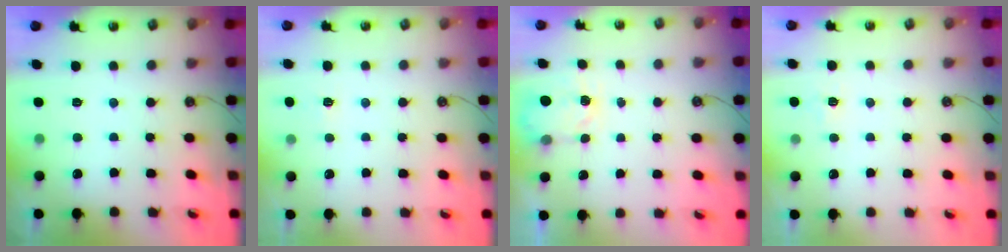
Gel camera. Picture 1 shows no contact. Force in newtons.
{"total": 2.3, "press": 2.3, "slide": 0.3}
{"total": 3.3, "press": 3.3, "slide": 0.4}
{"total": 3.9, "press": 3.9, "slide": 0.4}